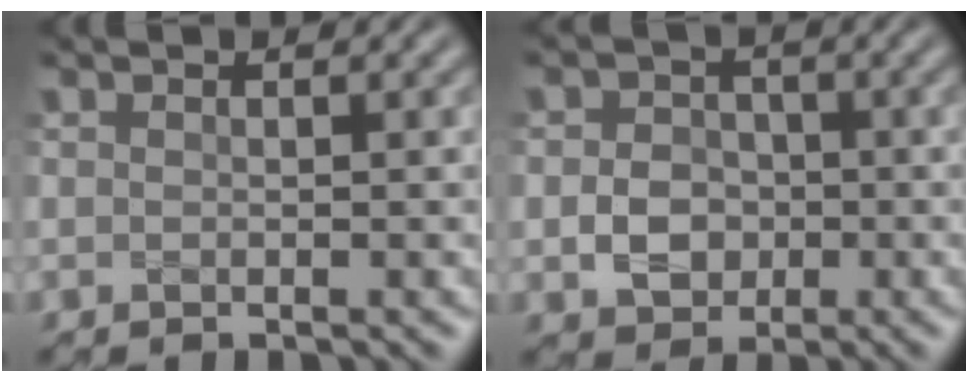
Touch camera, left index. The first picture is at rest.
{"total": 3.2, "force": [-0.7, 2.8, 1.5], "torque": [-0.023, 0.000, -0.016]}